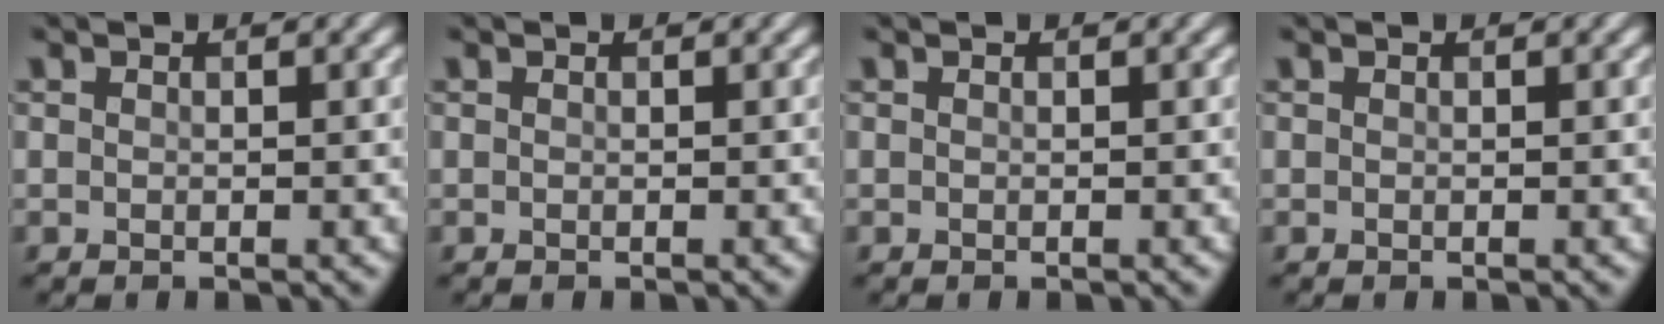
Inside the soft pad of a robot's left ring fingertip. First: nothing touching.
{"total": 0.0}
{"total": 0.0}
{"total": 0.0}